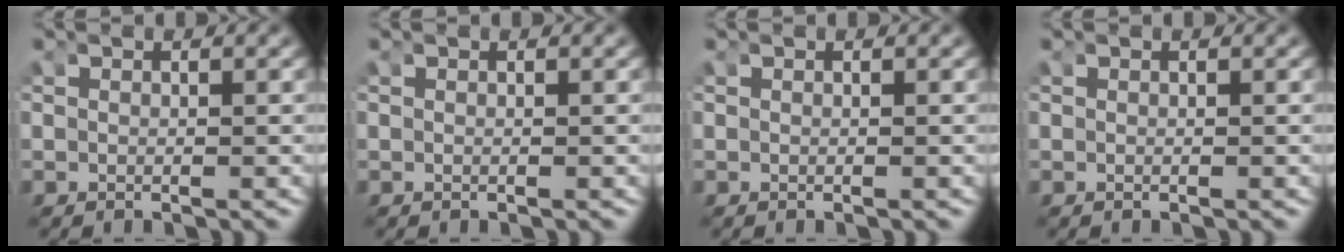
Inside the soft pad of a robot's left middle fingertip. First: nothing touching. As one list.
[{"total": 0.0}, {"total": 0.0}, {"total": 0.0}]